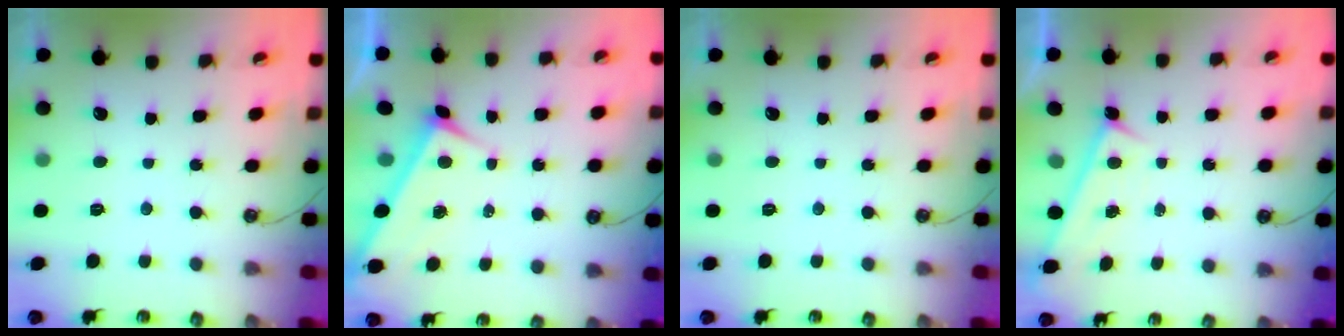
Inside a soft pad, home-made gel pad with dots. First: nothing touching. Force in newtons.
{"total": 4.1, "press": 4.1, "slide": 0.1}
{"total": 0.0}
{"total": 1.4, "press": 1.1, "slide": 0.7}